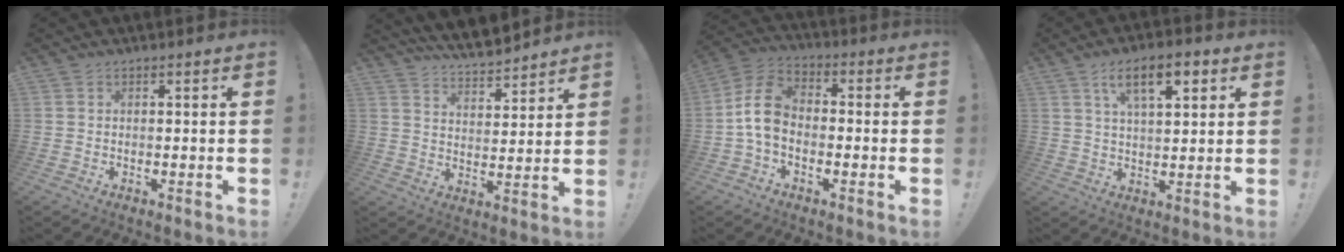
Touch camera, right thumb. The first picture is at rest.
{"total": 8.2, "force": [7.6, 1.7, 2.5], "torque": [-0.050, -0.064, 0.137]}
{"total": 10.6, "force": [-1.4, 7.3, 7.5], "torque": [-0.147, 0.017, -0.021]}
{"total": 10.9, "force": [5.3, 4.2, 8.6], "torque": [-0.127, -0.012, 0.087]}